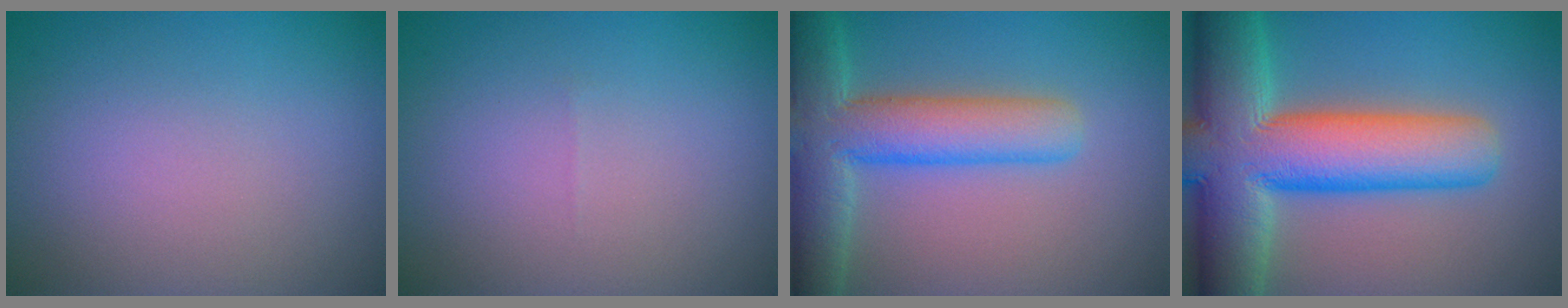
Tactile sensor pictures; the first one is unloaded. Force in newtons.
{"total": 0.0}
{"total": 7.6, "press": 7.6, "slide": 0.4}
{"total": 13.4, "press": 13.4, "slide": 0.7}